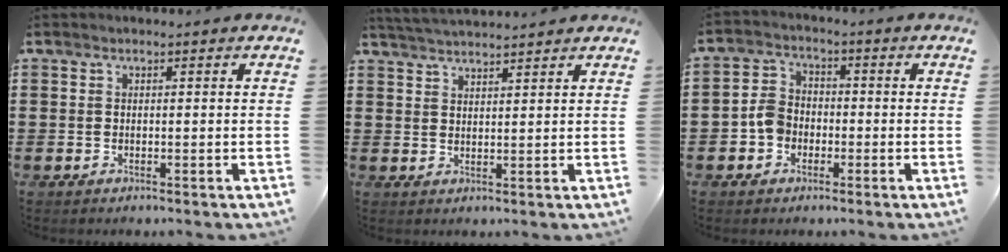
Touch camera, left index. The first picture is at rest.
{"total": 2.9, "force": [2.9, -0.4, 0.2], "torque": [-0.013, -0.009, 0.054]}
{"total": 4.5, "force": [-1.6, 3.6, 2.2], "torque": [-0.053, 0.011, -0.035]}